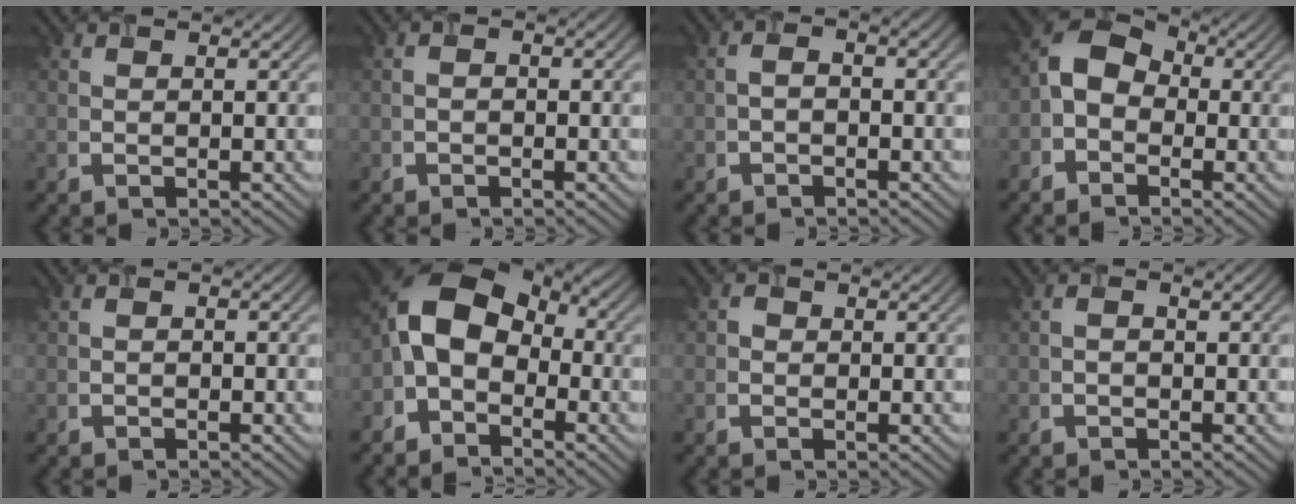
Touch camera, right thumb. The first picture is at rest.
{"total": 1.4, "force": [-0.4, 0.7, 1.0], "torque": [-0.018, 0.005, -0.008]}
{"total": 2.3, "force": [-0.6, 1.2, 1.8], "torque": [-0.036, 0.004, -0.012]}
{"total": 5.8, "force": [-1.1, 4.3, 3.6], "torque": [-0.070, 0.020, -0.036]}
{"total": 1.0, "force": [-0.3, 0.6, 0.8], "torque": [-0.012, 0.004, -0.005]}
{"total": 8.4, "force": [-2.2, 5.7, 5.8], "torque": [-0.120, 0.019, -0.062]}
{"total": 0.9, "force": [-0.2, 0.8, 0.2], "torque": [-0.005, 0.003, -0.008]}
{"total": 1.5, "force": [-0.2, 0.7, 1.3], "torque": [-0.024, 0.006, -0.005]}